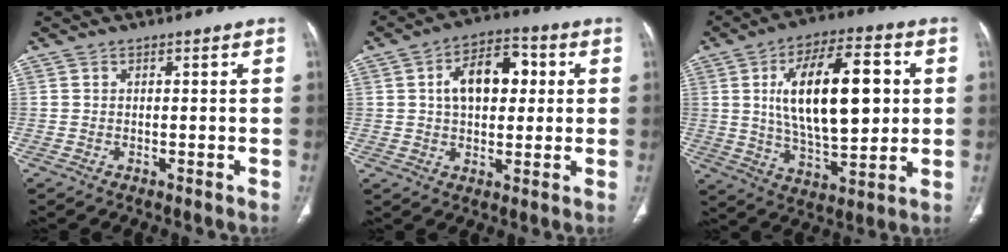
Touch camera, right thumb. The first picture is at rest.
{"total": 11.7, "force": [2.2, 7.0, 9.1], "torque": [-0.119, 0.018, 0.030]}
{"total": 21.0, "force": [3.5, 9.4, 18.4], "torque": [-0.275, -0.002, 0.059]}